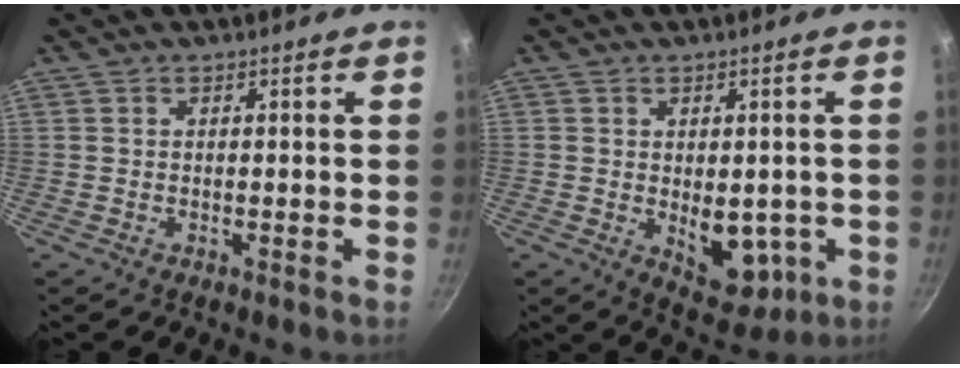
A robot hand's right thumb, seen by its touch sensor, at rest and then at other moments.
{"total": 9.2, "force": [-1.5, 5.7, 7.1], "torque": [-0.060, -0.013, -0.006]}